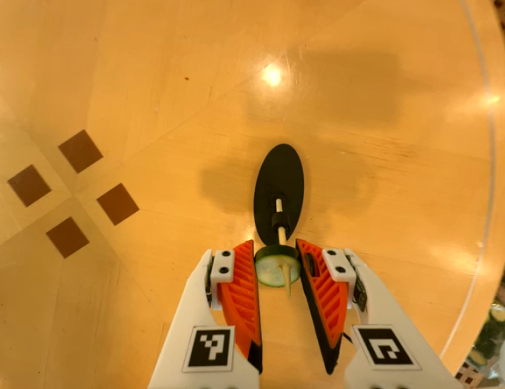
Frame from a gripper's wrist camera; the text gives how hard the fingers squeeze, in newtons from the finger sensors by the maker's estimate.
{"total": 7.1, "left": 6.9, "right": 7.3}